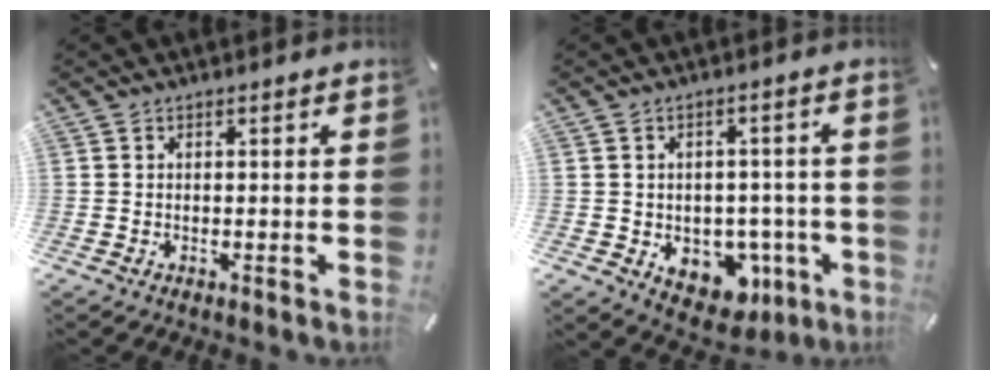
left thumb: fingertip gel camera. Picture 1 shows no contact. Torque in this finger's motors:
{"motor_torque": [0.81, 1.03, 0.38, -0.07, 0.14]}